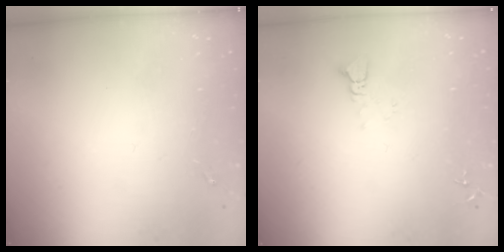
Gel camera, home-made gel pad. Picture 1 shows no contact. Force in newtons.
{"total": 3.7, "press": 3.7, "slide": 0.3}